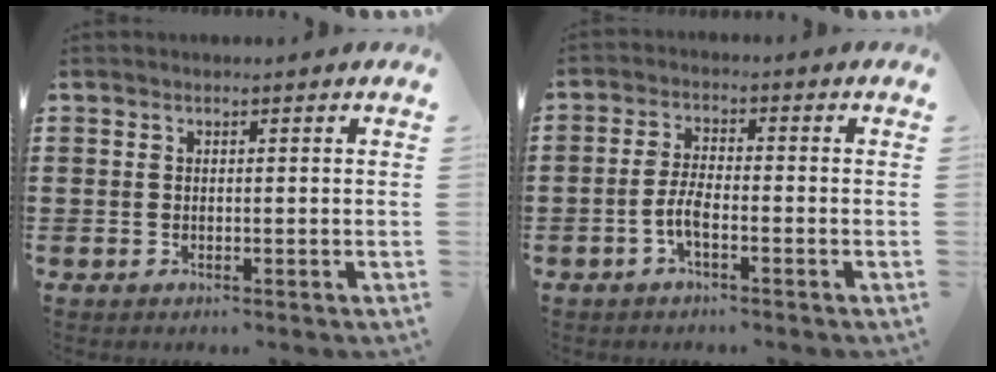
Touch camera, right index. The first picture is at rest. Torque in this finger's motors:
{"motor_torque": [-0.35, 0.38, -0.04, 0.00]}